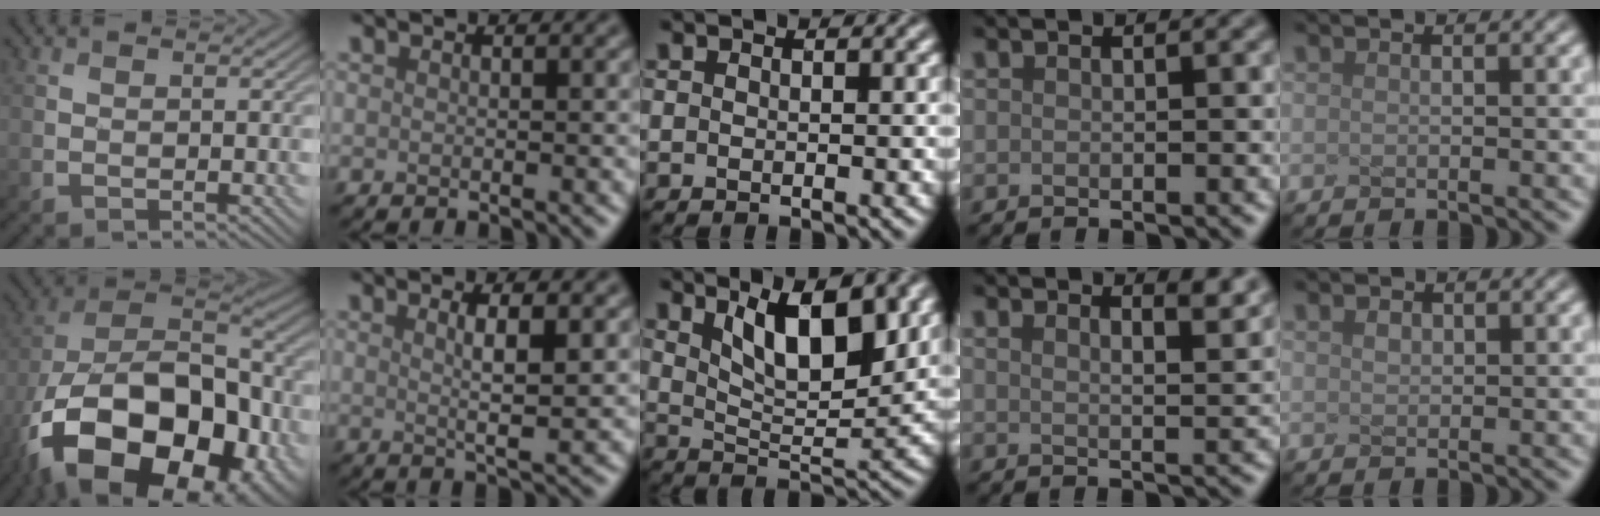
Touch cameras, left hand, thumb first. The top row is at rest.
{"thumb": {"total": 22.8, "force": [-10.7, 13.4, 15.1], "torque": [-0.296, -0.036, -0.157]}, "index": {"total": 3.7, "force": [0.7, 0.8, 3.6], "torque": [-0.059, -0.004, 0.014]}, "middle": {"total": 7.6, "force": [3.3, 2.8, 6.3], "torque": [-0.104, -0.005, 0.058]}, "ring": {"total": 4.2, "force": [3.2, 1.3, 2.3], "torque": [-0.017, 0.014, 0.027]}, "little": {"total": 0.7, "force": [0.3, 0.5, 0.3], "torque": [-0.009, 0.003, 0.009]}}